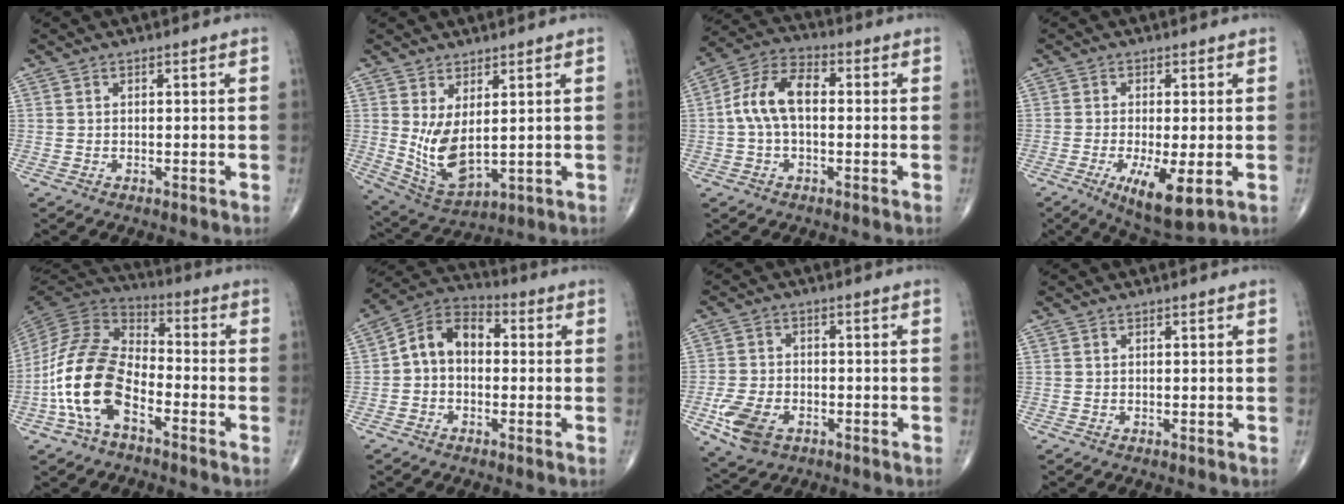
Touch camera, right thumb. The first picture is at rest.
{"total": 8.9, "force": [1.4, 4.1, 7.8], "torque": [-0.143, -0.025, 0.046]}
{"total": 10.0, "force": [0.2, 5.7, 8.2], "torque": [-0.160, 0.032, -0.004]}
{"total": 8.9, "force": [-2.8, 2.5, 8.1], "torque": [-0.137, -0.021, -0.042]}
{"total": 16.2, "force": [-6.0, 8.7, 12.3], "torque": [-0.244, 0.049, -0.124]}
{"total": 9.4, "force": [0.0, 6.6, 6.7], "torque": [-0.094, 0.034, -0.018]}
{"total": 8.3, "force": [-3.5, 5.3, 5.3], "torque": [-0.105, 0.008, -0.061]}
{"total": 0.0}